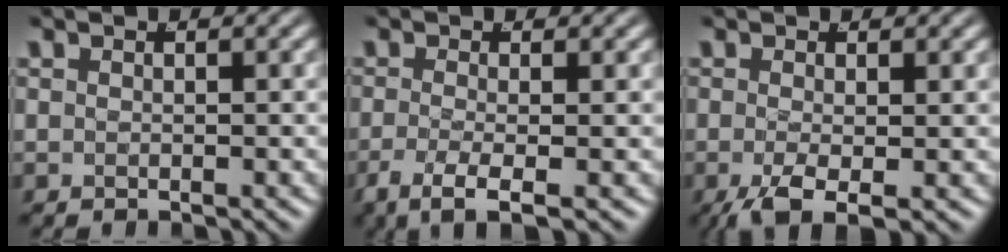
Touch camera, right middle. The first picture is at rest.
{"total": 4.3, "force": [-2.5, 0.9, 3.3], "torque": [-0.074, -0.030, -0.026]}
{"total": 4.4, "force": [-2.9, 1.5, 3.0], "torque": [-0.068, -0.035, -0.028]}